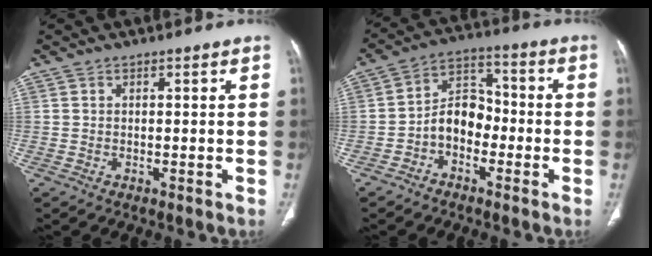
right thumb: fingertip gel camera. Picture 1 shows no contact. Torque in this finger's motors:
{"motor_torque": [1.05, 1.20, 0.98, -0.51, 0.03]}